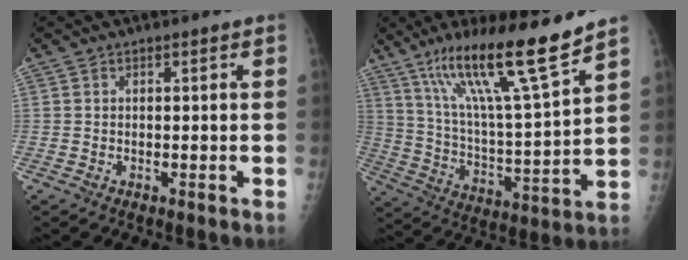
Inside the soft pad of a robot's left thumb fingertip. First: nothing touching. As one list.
[{"total": 19.4, "force": [13.4, 1.2, 14.0], "torque": [-0.224, -0.066, 0.235]}]